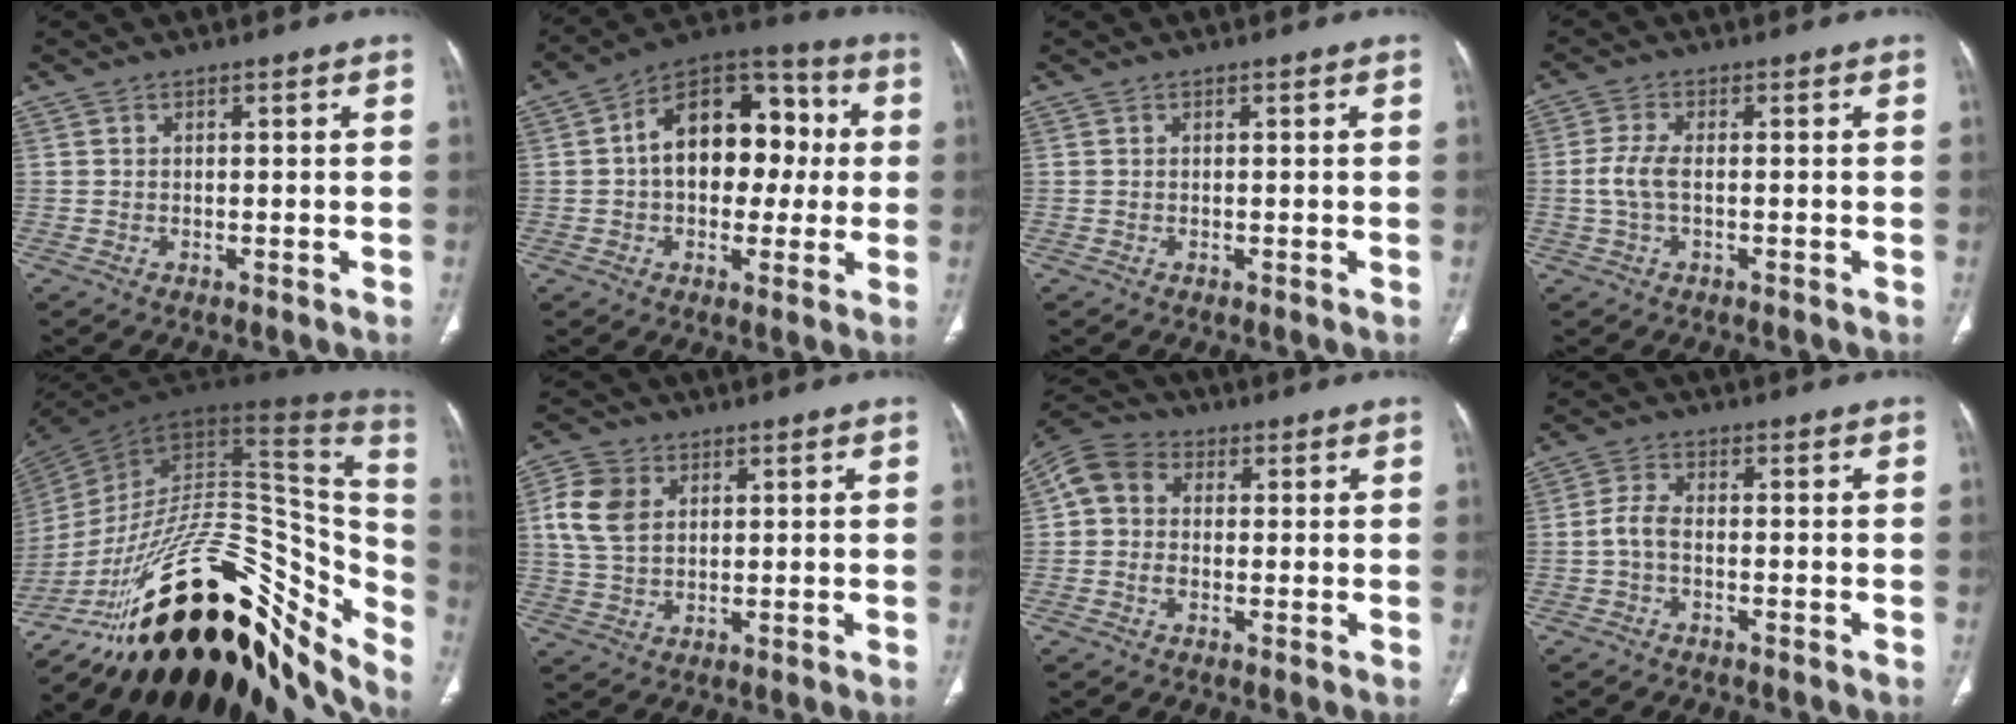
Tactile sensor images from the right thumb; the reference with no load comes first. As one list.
[{"total": 18.0, "force": [1.6, 11.8, 13.5], "torque": [-0.160, 0.043, 0.016]}, {"total": 0.0}, {"total": 4.3, "force": [-0.4, 1.9, 3.9], "torque": [-0.103, 0.002, -0.011]}, {"total": 40.4, "force": [-22.7, 18.2, 28.1], "torque": [-0.360, 0.053, -0.338]}, {"total": 6.9, "force": [1.8, 5.0, 4.4], "torque": [-0.087, 0.004, 0.035]}, {"total": 7.0, "force": [0.5, 5.7, 4.0], "torque": [-0.073, 0.019, -0.004]}, {"total": 3.3, "force": [-0.9, 1.6, 2.7], "torque": [-0.061, 0.008, -0.025]}]